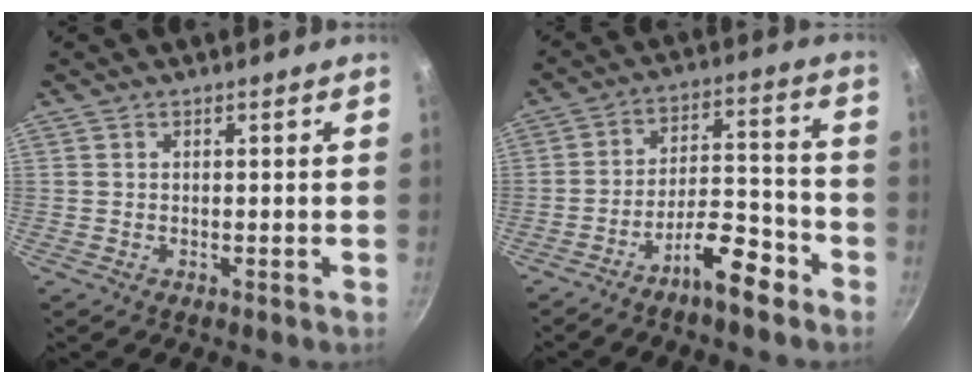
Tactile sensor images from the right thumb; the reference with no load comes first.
{"total": 10.3, "force": [-6.9, 3.3, 6.9], "torque": [-0.095, 0.064, -0.110]}